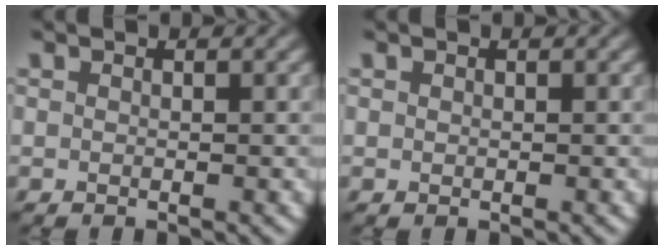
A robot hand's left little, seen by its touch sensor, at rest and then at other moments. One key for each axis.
{"total": 0.9, "fx": -0.1, "fy": -0.4, "fz": -0.7, "tx": 0.007, "ty": 0.004, "tz": 0.010}